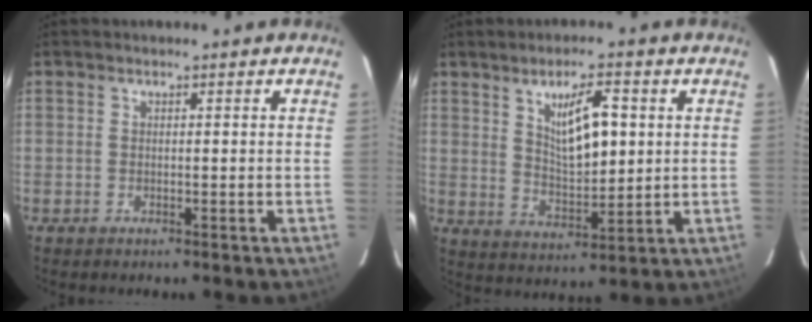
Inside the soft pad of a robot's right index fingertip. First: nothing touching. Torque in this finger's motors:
{"motor_torque": [0.40, 0.32, 0.18, 0.05]}